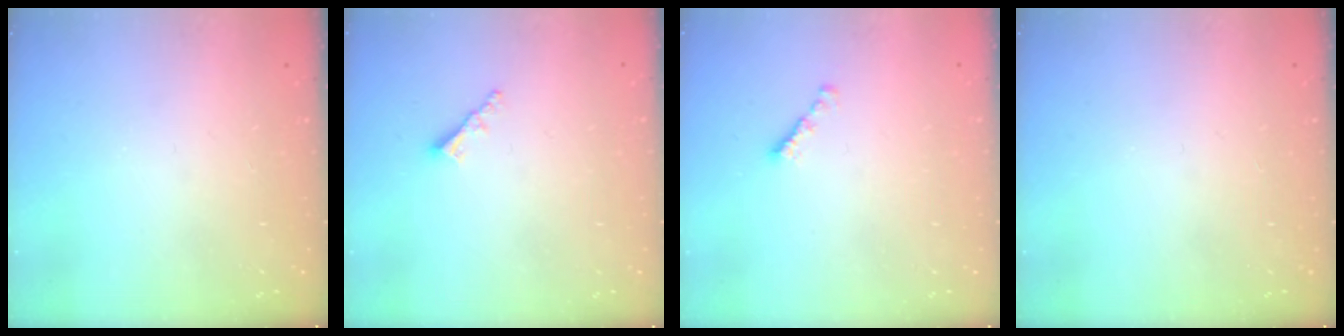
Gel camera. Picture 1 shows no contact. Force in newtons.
{"total": 2.3, "press": 2.3, "slide": 0.3}
{"total": 1.8, "press": 1.7, "slide": 0.6}
{"total": 0.0}